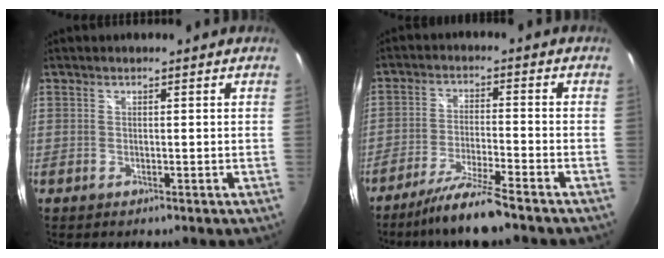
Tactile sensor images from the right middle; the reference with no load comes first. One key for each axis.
{"total": 8.5, "fx": -7.2, "fy": -0.7, "fz": 4.4, "tx": -0.102, "ty": -0.007, "tz": -0.131}